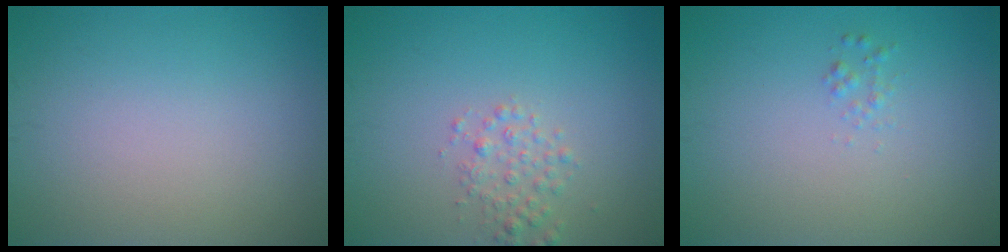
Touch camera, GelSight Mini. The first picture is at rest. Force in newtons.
{"total": 1.8, "press": 1.8, "slide": 0.1}
{"total": 0.7, "press": 0.7, "slide": 0.0}